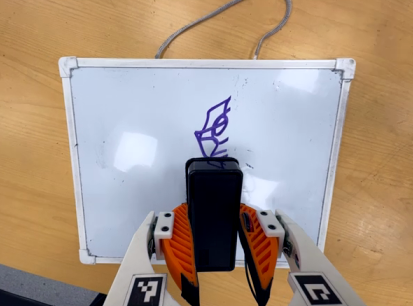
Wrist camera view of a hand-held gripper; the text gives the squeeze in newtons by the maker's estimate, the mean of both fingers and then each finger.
{"total": 6.6, "left": 5.8, "right": 7.3}